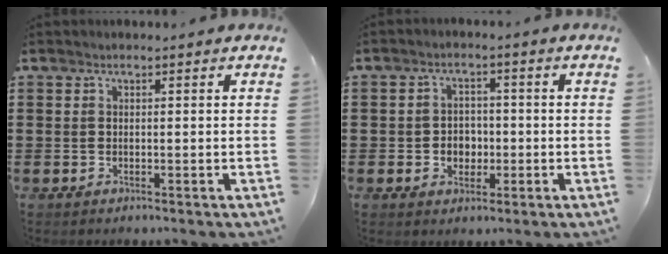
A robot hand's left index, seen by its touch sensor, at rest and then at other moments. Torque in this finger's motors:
{"motor_torque": [0.25, 0.31, 0.12, 0.02]}